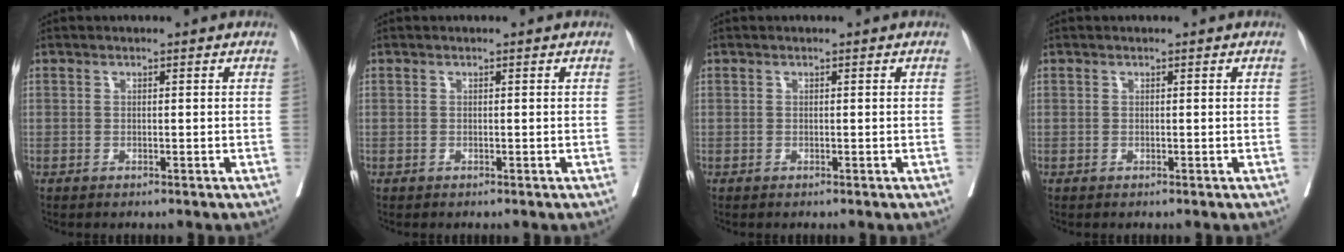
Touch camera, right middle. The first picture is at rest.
{"total": 0.0}
{"total": 0.0}
{"total": 0.0}